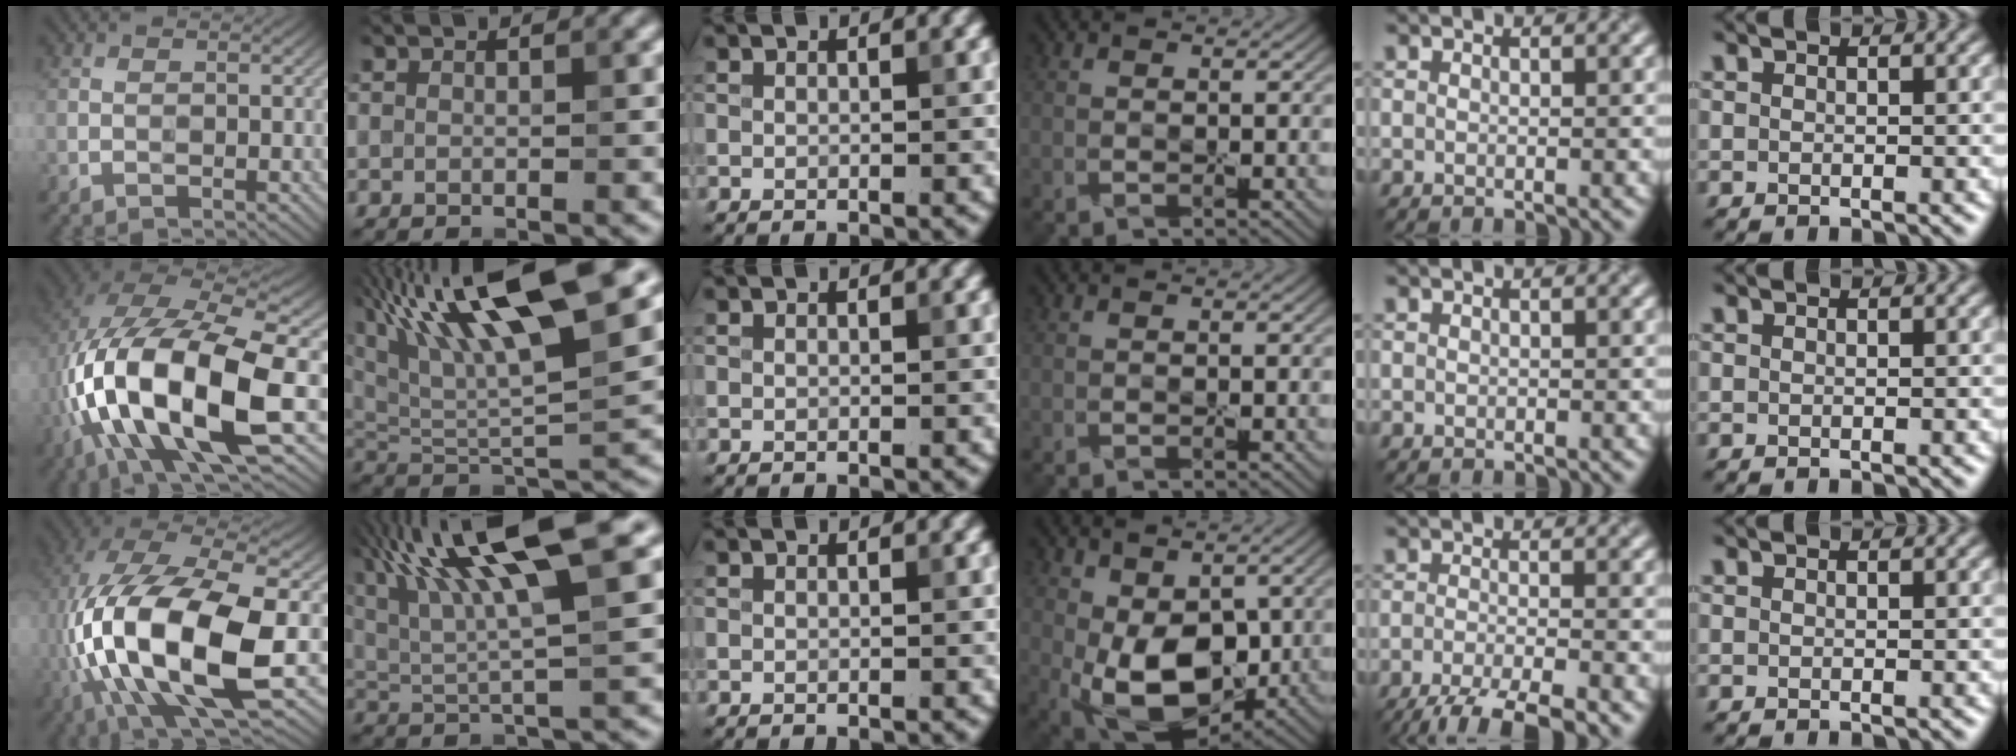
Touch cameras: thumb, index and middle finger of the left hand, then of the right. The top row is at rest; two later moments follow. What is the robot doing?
{"motion": "peel", "object": "tape"}